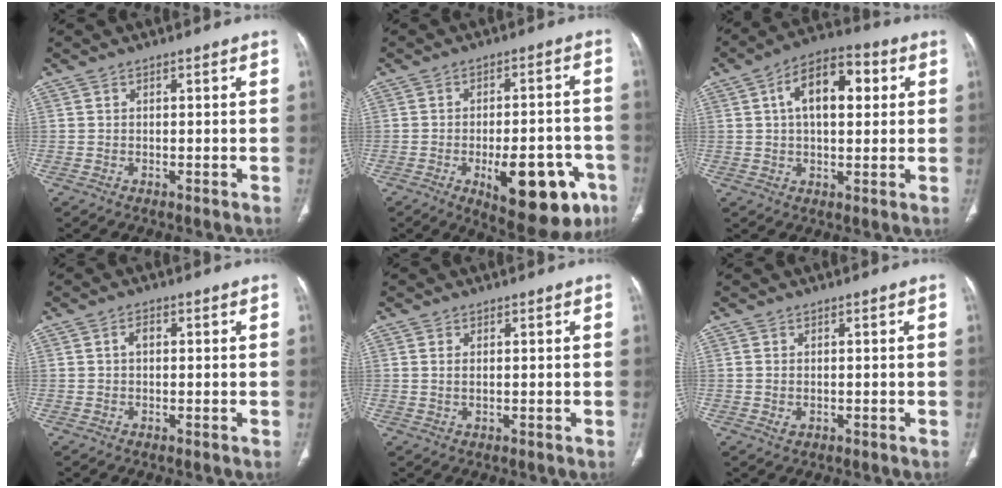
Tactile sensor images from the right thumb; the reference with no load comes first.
{"total": 17.6, "force": [-7.2, 7.4, 14.2], "torque": [-0.139, 0.025, -0.082]}
{"total": 12.4, "force": [3.0, 6.6, 10.0], "torque": [-0.145, 0.020, 0.041]}
{"total": 1.7, "force": [0.2, 1.1, 1.3], "torque": [-0.020, 0.007, 0.002]}
{"total": 1.3, "force": [0.3, 0.5, 1.2], "torque": [-0.031, 0.000, 0.009]}
{"total": 1.2, "force": [-0.2, 0.9, 0.8], "torque": [-0.016, -0.002, 0.000]}